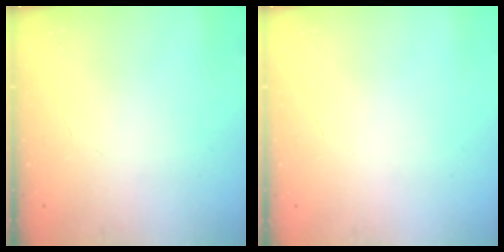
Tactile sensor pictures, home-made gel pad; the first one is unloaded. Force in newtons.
{"total": 0.0}